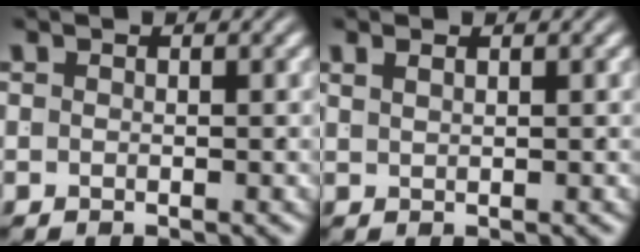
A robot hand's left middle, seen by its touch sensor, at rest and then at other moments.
{"total": 1.1, "force": [0.6, -0.9, 0.2], "torque": [0.009, 0.000, 0.021]}